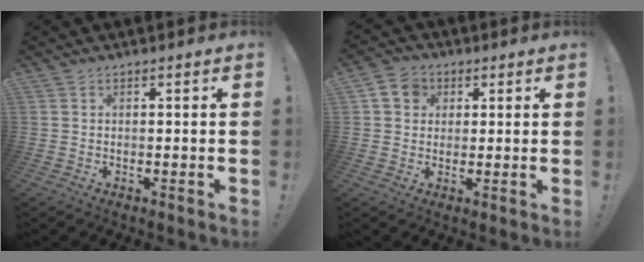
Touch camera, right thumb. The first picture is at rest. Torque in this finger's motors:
{"motor_torque": [-0.02, 0.81, 0.37, -0.03, 0.00]}